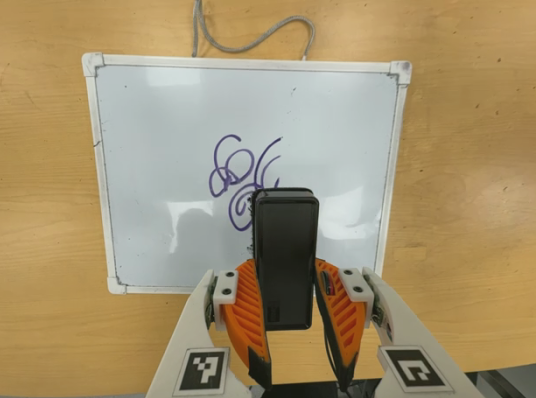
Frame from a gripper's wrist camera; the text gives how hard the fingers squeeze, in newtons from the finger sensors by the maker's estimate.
{"total": 6.0, "left": 4.8, "right": 7.2}